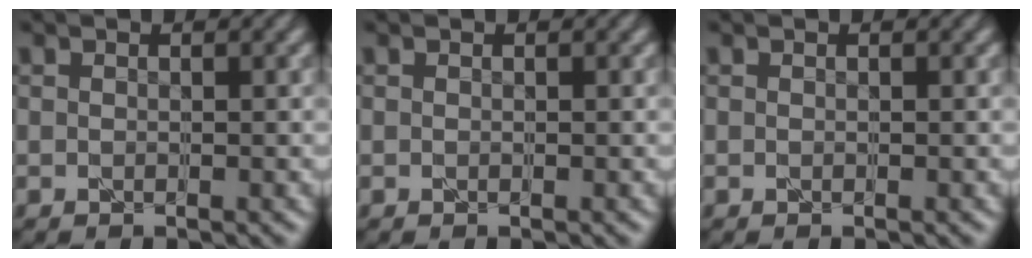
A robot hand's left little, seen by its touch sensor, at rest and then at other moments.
{"total": 0.0}
{"total": 0.0}